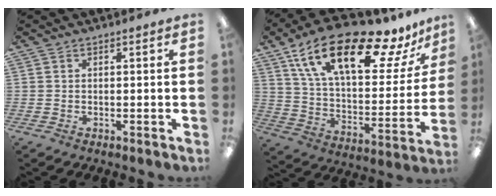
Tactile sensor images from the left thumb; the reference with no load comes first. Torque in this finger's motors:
{"motor_torque": [2.07, 2.09, 1.36, -1.41, 0.55]}